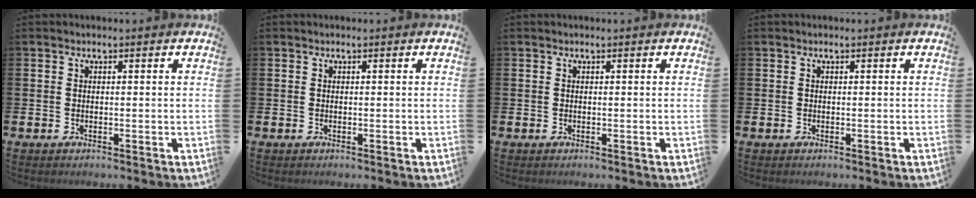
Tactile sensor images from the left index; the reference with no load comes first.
{"total": 0.0}
{"total": 0.0}
{"total": 0.0}